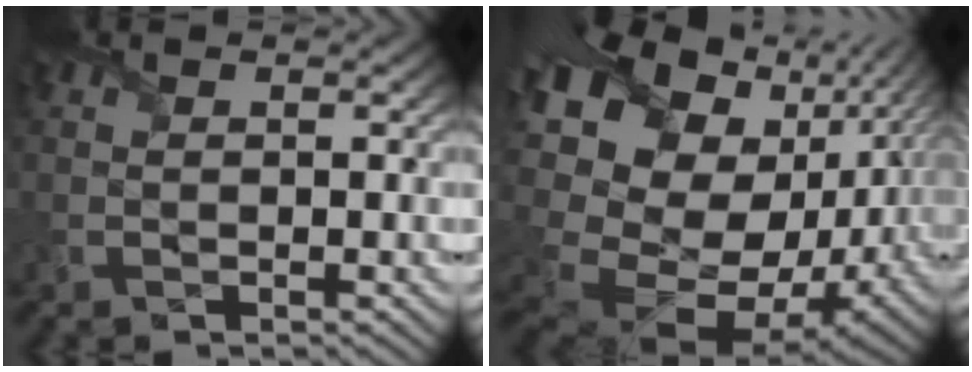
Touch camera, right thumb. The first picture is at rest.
{"total": 20.6, "force": [-0.1, 15.3, 13.8], "torque": [-0.316, -0.052, 0.040]}